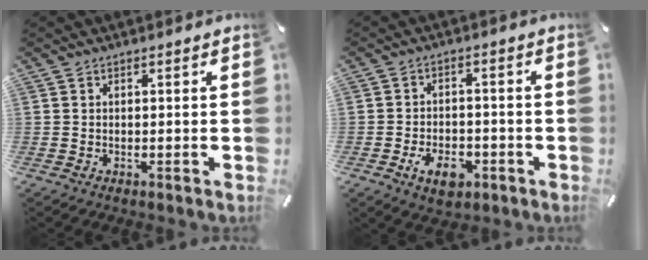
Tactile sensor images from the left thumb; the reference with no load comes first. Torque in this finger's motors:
{"motor_torque": [0.27, 1.74, -0.04, -0.09, 0.00]}